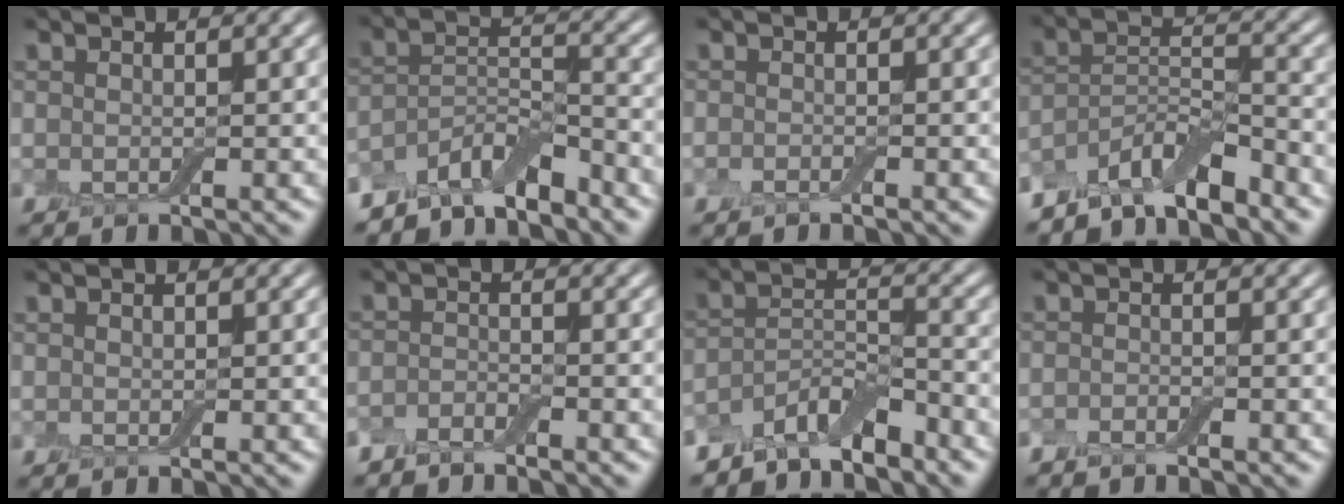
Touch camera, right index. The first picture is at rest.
{"total": 5.5, "force": [-4.7, 1.7, 2.2], "torque": [-0.032, 0.006, -0.092]}
{"total": 0.6, "force": [-0.5, 0.0, 0.4], "torque": [-0.010, 0.001, -0.011]}
{"total": 6.0, "force": [-5.1, 1.7, 2.8], "torque": [-0.044, 0.007, -0.097]}
{"total": 0.0}
{"total": 1.7, "force": [-1.5, 0.3, 0.6], "torque": [-0.015, 0.001, -0.036]}
{"total": 4.9, "force": [-4.2, 1.6, 2.0], "torque": [-0.027, 0.006, -0.084]}
{"total": 1.0, "force": [-1.0, 0.1, 0.4], "torque": [-0.011, -0.003, -0.023]}